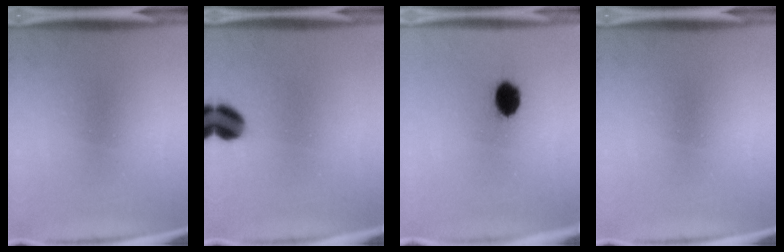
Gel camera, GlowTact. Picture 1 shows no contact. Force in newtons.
{"total": 7.9}
{"total": 7.0}
{"total": 0.0}